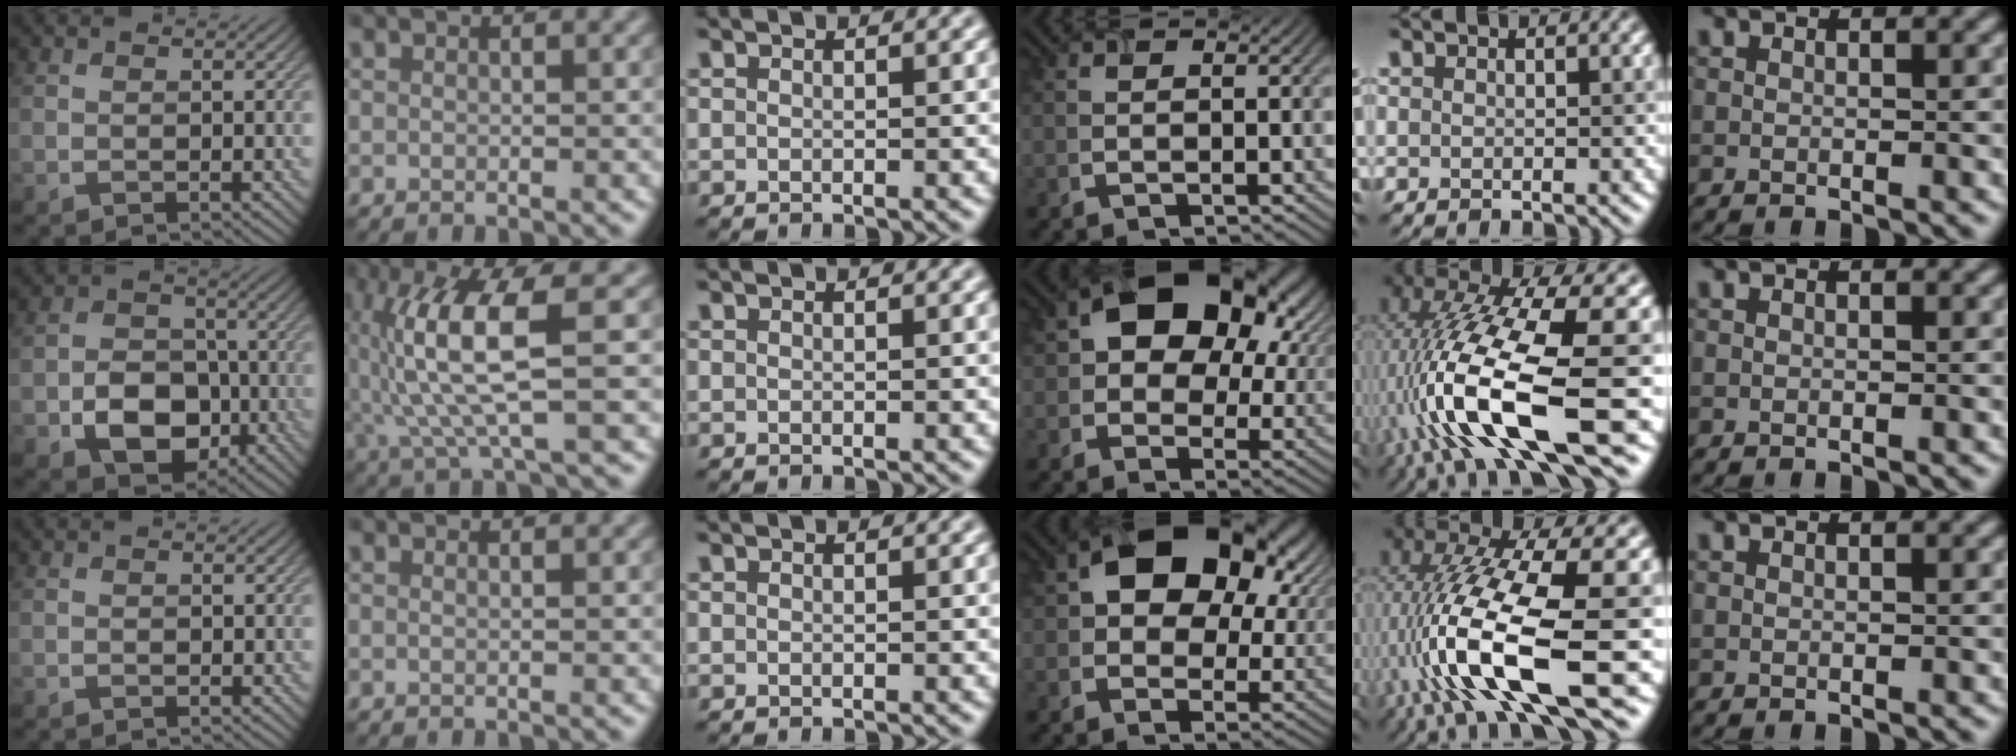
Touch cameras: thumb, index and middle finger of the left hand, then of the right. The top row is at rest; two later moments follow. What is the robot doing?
{"motion": "extract", "object": "airpods case & airpods"}